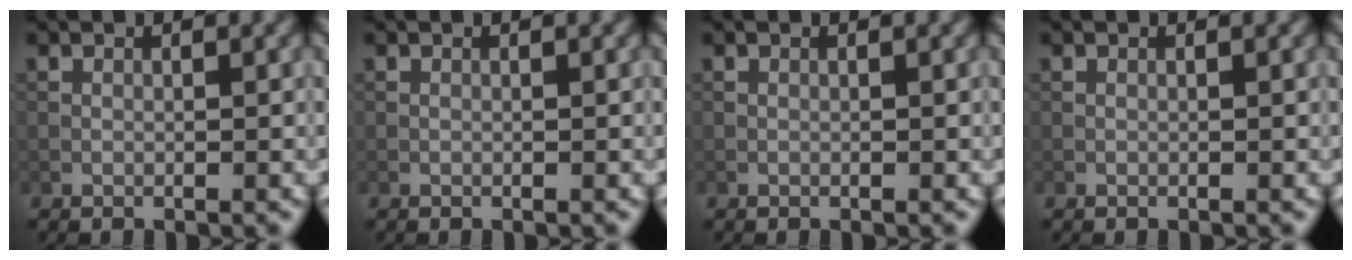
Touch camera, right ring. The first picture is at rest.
{"total": 0.0}
{"total": 0.0}
{"total": 0.0}